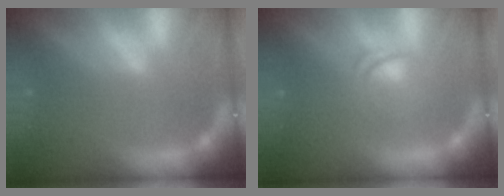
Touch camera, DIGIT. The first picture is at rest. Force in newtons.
{"total": 3.0}